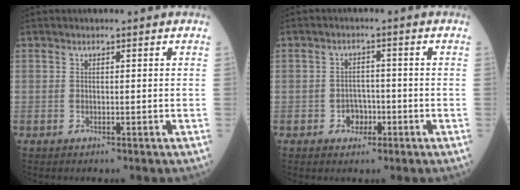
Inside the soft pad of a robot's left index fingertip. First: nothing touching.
{"total": 3.0, "force": [-1.3, 2.3, 1.4], "torque": [-0.018, 0.006, -0.018]}